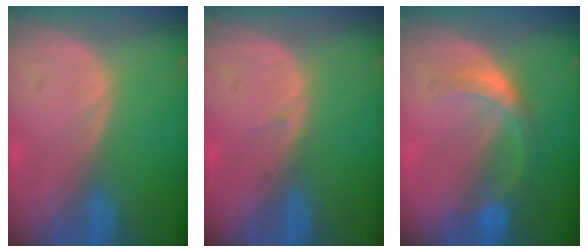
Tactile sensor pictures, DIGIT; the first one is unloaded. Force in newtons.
{"total": 0.7, "press": 0.4, "slide": 0.5}
{"total": 5.3, "press": 4.8, "slide": 2.2}